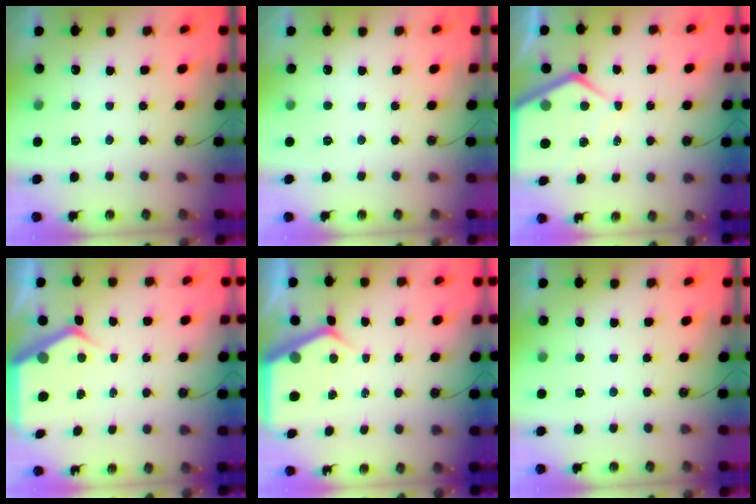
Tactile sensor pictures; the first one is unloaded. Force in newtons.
{"total": 0.0}
{"total": 8.9, "press": 8.9, "slide": 0.7}
{"total": 5.6, "press": 5.5, "slide": 0.5}
{"total": 5.5, "press": 5.5, "slide": 0.4}
{"total": 0.0}